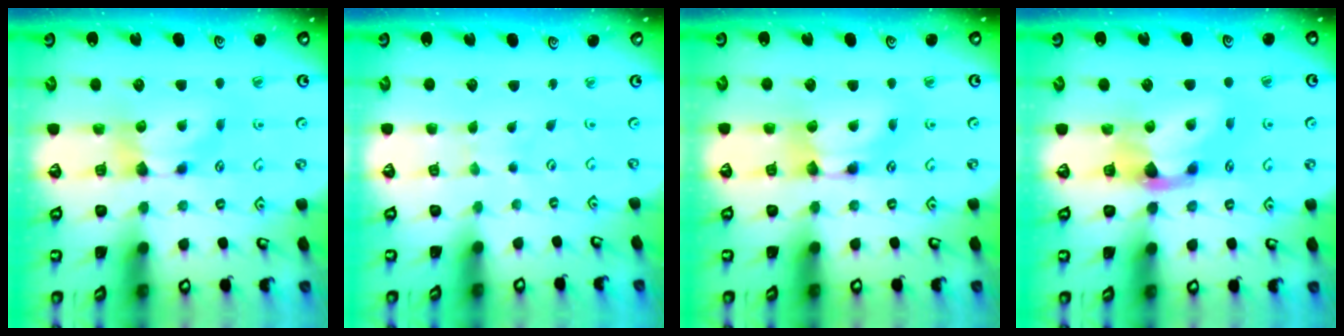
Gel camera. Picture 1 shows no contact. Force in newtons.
{"total": 4.4, "press": 4.4, "slide": 0.2}
{"total": 2.2, "press": 2.2, "slide": 0.1}
{"total": 2.9, "press": 2.6, "slide": 1.5}